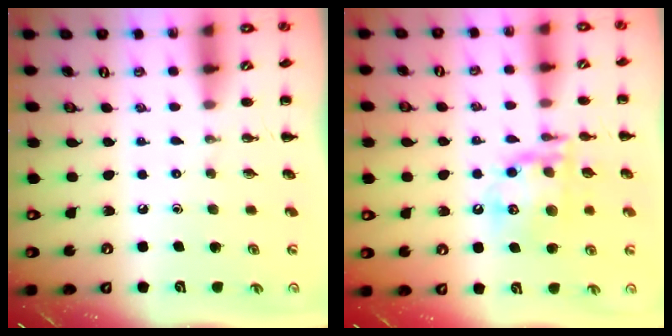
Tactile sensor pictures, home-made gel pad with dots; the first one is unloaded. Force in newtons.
{"total": 16.3, "press": 16.1, "slide": 2.5}